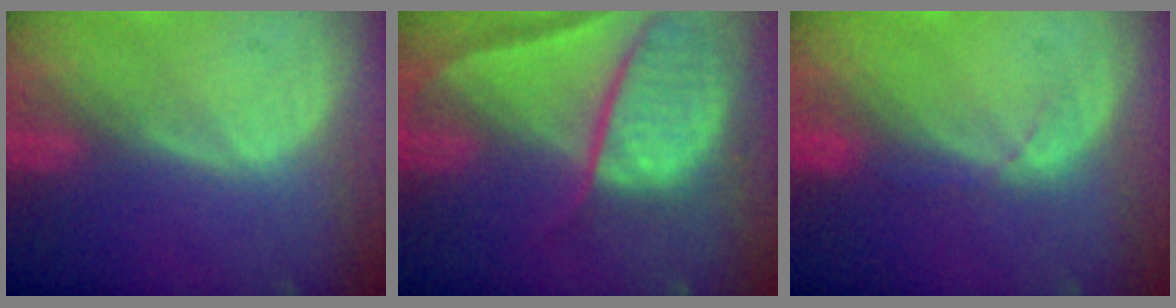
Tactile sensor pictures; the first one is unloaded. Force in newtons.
{"total": 10.6, "press": 8.9, "slide": 5.7}
{"total": 1.4, "press": 1.3, "slide": 0.3}